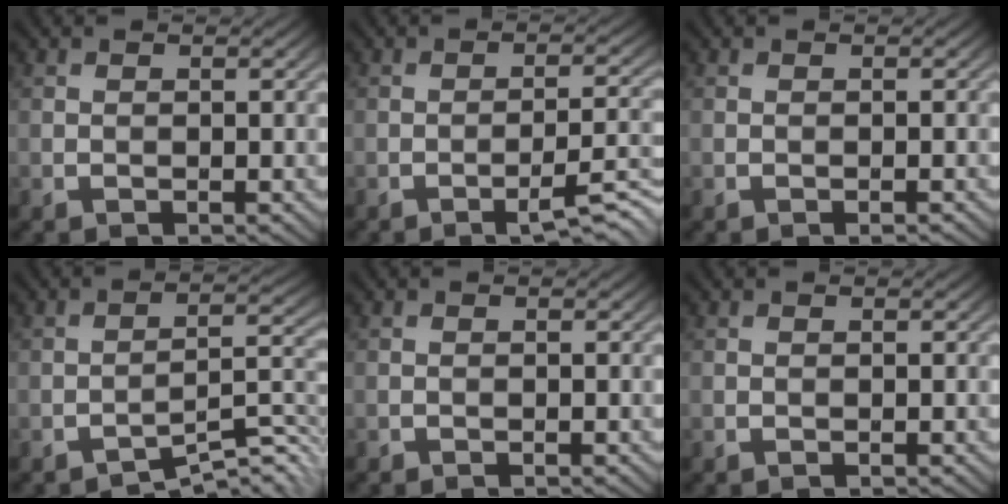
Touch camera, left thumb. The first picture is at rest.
{"total": 3.6, "force": [-2.4, -0.1, 2.7], "torque": [-0.041, 0.011, -0.031]}
{"total": 0.6, "force": [-0.5, -0.1, 0.3], "torque": [-0.003, 0.003, -0.010]}
{"total": 4.3, "force": [-3.8, 0.2, 1.8], "torque": [-0.014, 0.009, -0.060]}
{"total": 0.5, "force": [-0.5, -0.2, -0.2], "torque": [0.006, 0.002, -0.010]}
{"total": 0.0}